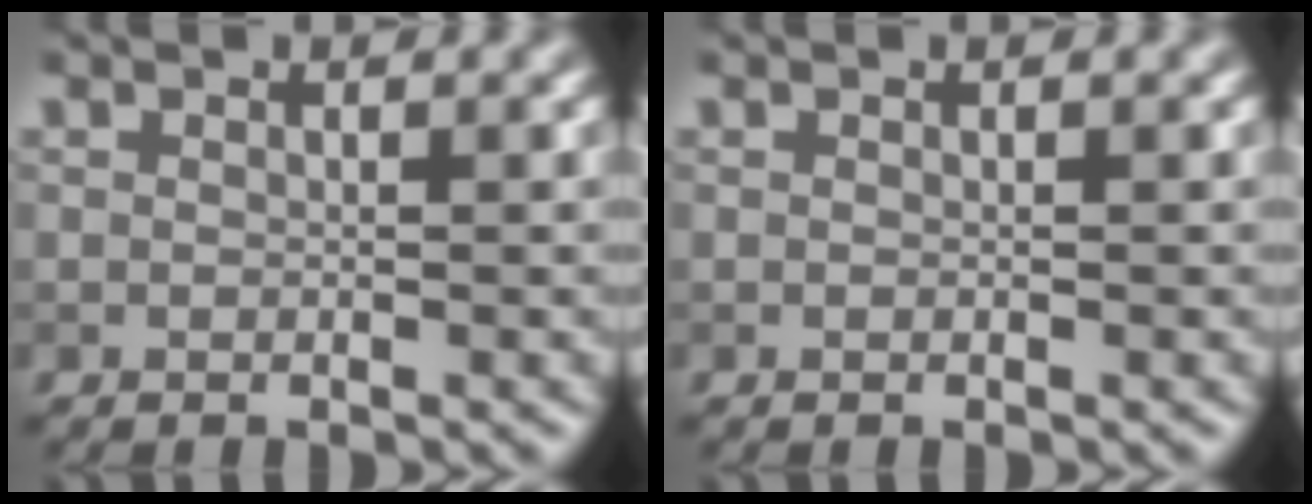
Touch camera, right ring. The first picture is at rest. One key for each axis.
{"total": 0.0}